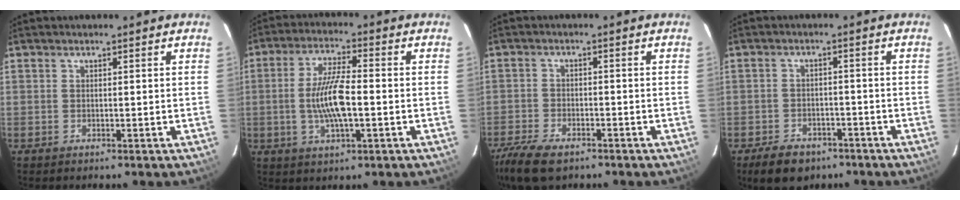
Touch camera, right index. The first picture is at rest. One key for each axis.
{"total": 9.7, "fx": -1.5, "fy": 2.4, "fz": 9.2, "tx": -0.181, "ty": 0.000, "tz": -0.027}
{"total": 10.4, "fx": -7.7, "fy": 4.4, "fz": 5.5, "tx": -0.149, "ty": -0.028, "tz": -0.143}
{"total": 8.4, "fx": -5.9, "fy": 4.9, "fz": 3.4, "tx": -0.083, "ty": 0.007, "tz": -0.081}